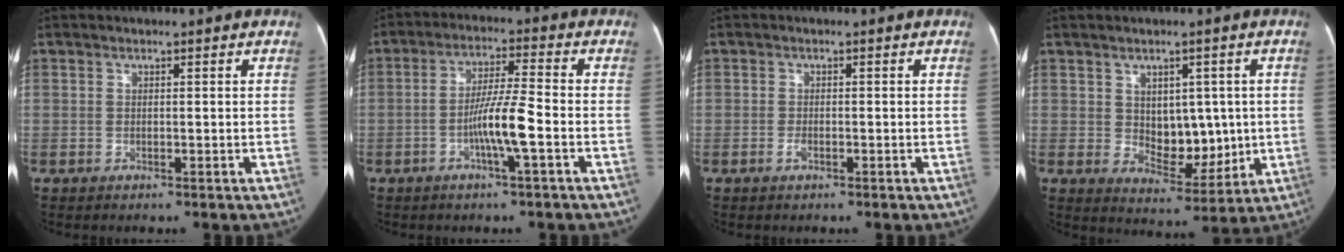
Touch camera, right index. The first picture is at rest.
{"total": 7.6, "force": [-2.5, 0.0, 7.2], "torque": [-0.139, 0.005, -0.047]}
{"total": 1.5, "force": [-0.7, 0.9, 0.9], "torque": [-0.017, 0.003, -0.011]}
{"total": 8.1, "force": [0.8, 5.1, 6.2], "torque": [-0.082, 0.002, 0.032]}